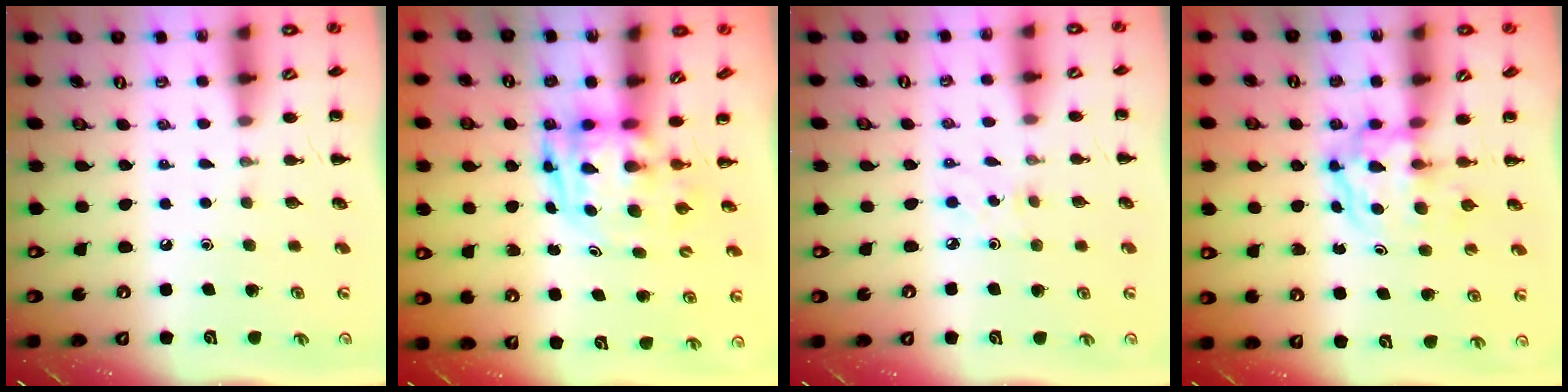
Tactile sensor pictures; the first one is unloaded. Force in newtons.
{"total": 3.2, "press": 3.1, "slide": 0.7}
{"total": 2.7, "press": 2.5, "slide": 0.9}
{"total": 3.8, "press": 3.7, "slide": 0.5}